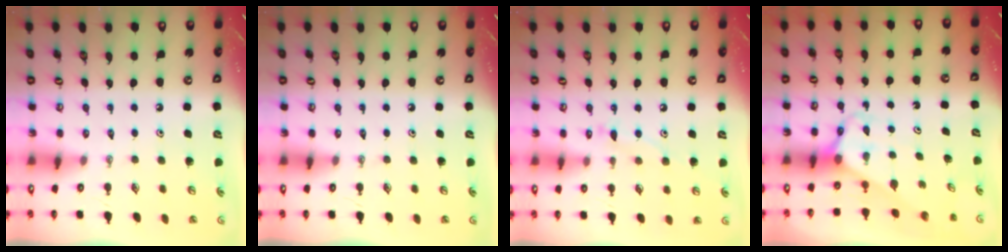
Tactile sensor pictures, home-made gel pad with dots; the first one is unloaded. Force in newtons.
{"total": 0.0}
{"total": 8.6, "press": 8.5, "slide": 0.6}
{"total": 2.8, "press": 2.8, "slide": 0.3}